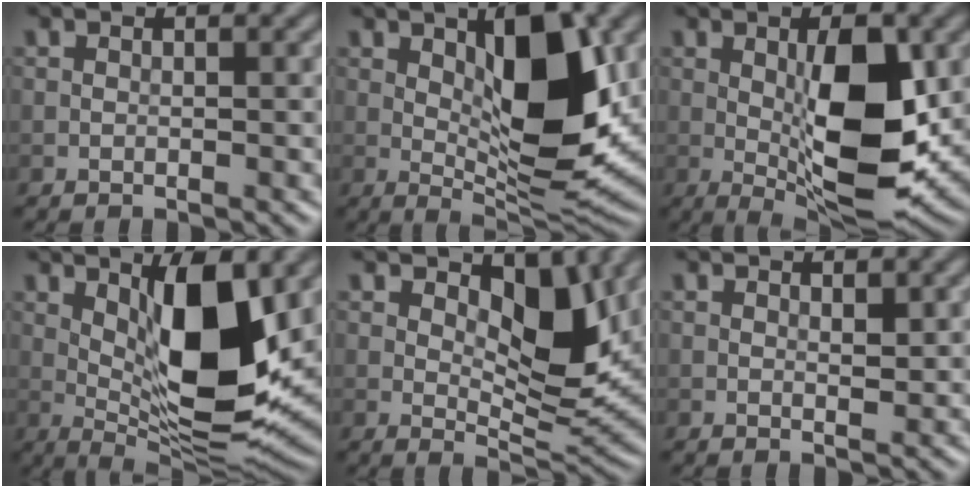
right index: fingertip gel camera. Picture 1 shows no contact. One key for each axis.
{"total": 10.2, "fx": 1.8, "fy": 3.8, "fz": 9.3, "tx": -0.138, "ty": -0.004, "tz": 0.033}
{"total": 9.3, "fx": 0.3, "fy": 3.3, "fz": 8.7, "tx": -0.138, "ty": -0.011, "tz": 0.012}
{"total": 10.9, "fx": 1.9, "fy": 3.7, "fz": 10.1, "tx": -0.162, "ty": -0.010, "tz": 0.037}
{"total": 6.8, "fx": 2.3, "fy": 3.3, "fz": 5.5, "tx": -0.075, "ty": -0.014, "tz": 0.038}
{"total": 0.8, "fx": 0.5, "fy": 0.3, "fz": 0.6, "tx": -0.010, "ty": -0.005, "tz": 0.009}